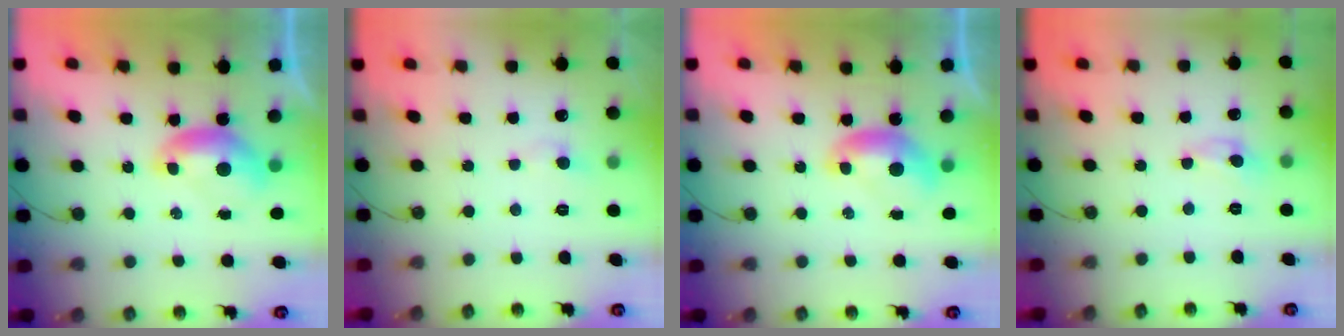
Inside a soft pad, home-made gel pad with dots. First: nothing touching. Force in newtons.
{"total": 1.3, "press": 1.1, "slide": 0.6}
{"total": 0.0}
{"total": 0.0}